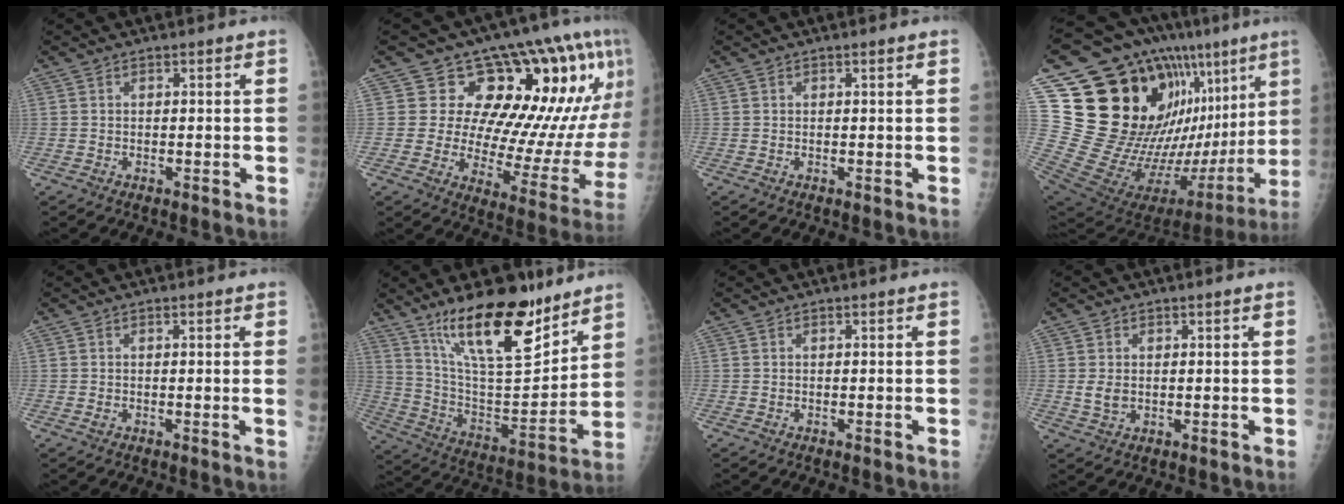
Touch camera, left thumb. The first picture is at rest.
{"total": 20.0, "force": [9.6, 9.6, 14.6], "torque": [-0.123, -0.046, 0.134]}
{"total": 0.0}
{"total": 34.5, "force": [13.8, 12.2, 29.2], "torque": [-0.410, -0.030, 0.253]}
{"total": 1.8, "force": [0.1, -0.2, 1.8], "torque": [-0.031, -0.002, -0.002]}
{"total": 21.7, "force": [15.0, 7.1, 14.0], "torque": [-0.194, -0.087, 0.264]}
{"total": 0.0}
{"total": 2.9, "force": [0.2, 2.3, 1.7], "torque": [-0.021, -0.004, 0.010]}